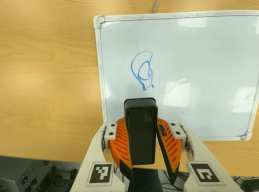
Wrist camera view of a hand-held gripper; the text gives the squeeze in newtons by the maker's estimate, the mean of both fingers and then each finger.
{"total": 8.6, "left": 9.4, "right": 7.8}